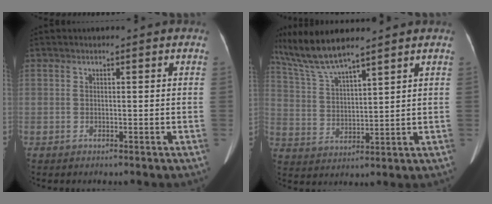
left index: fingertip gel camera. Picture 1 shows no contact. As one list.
[{"total": 9.0, "force": [7.9, 0.1, 4.3], "torque": [-0.098, 0.008, 0.161]}]